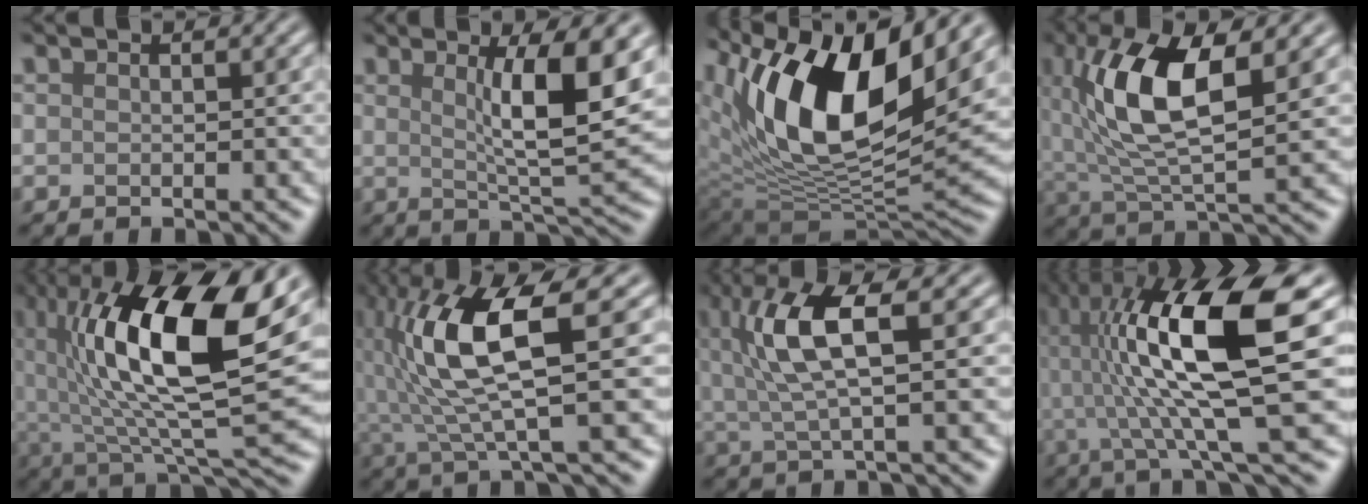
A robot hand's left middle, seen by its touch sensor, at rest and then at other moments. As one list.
[{"total": 7.7, "force": [1.9, 1.5, 7.3], "torque": [-0.103, -0.007, 0.033]}, {"total": 14.1, "force": [5.5, 6.4, 11.2], "torque": [-0.202, -0.003, 0.100]}, {"total": 9.2, "force": [2.4, 3.3, 8.3], "torque": [-0.168, 0.001, 0.042]}, {"total": 15.1, "force": [4.1, 4.7, 13.7], "torque": [-0.238, 0.005, 0.067]}, {"total": 9.1, "force": [1.5, 2.1, 8.7], "torque": [-0.176, 0.003, 0.033]}, {"total": 6.5, "force": [1.7, 1.6, 6.1], "torque": [-0.128, 0.002, 0.036]}, {"total": 13.9, "force": [2.2, 2.8, 13.4], "torque": [-0.226, 0.013, 0.043]}]